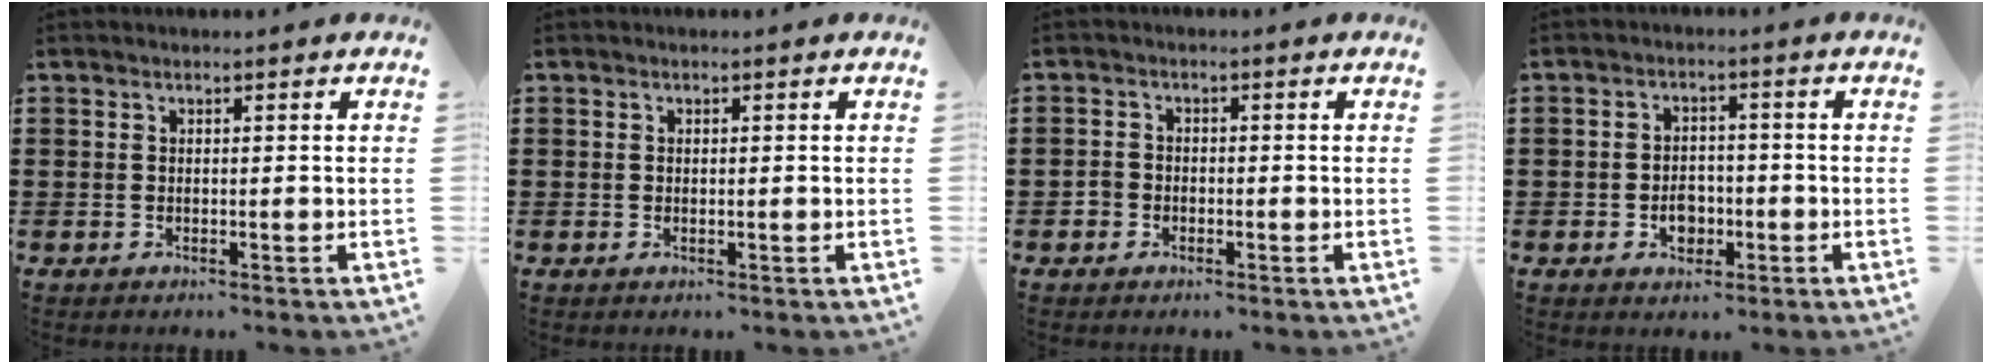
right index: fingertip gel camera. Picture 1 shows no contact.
{"total": 0.0}
{"total": 1.8, "force": [-0.9, 1.4, 0.6], "torque": [-0.022, 0.000, -0.021]}
{"total": 3.7, "force": [-1.2, 2.7, 2.2], "torque": [-0.028, -0.003, -0.026]}